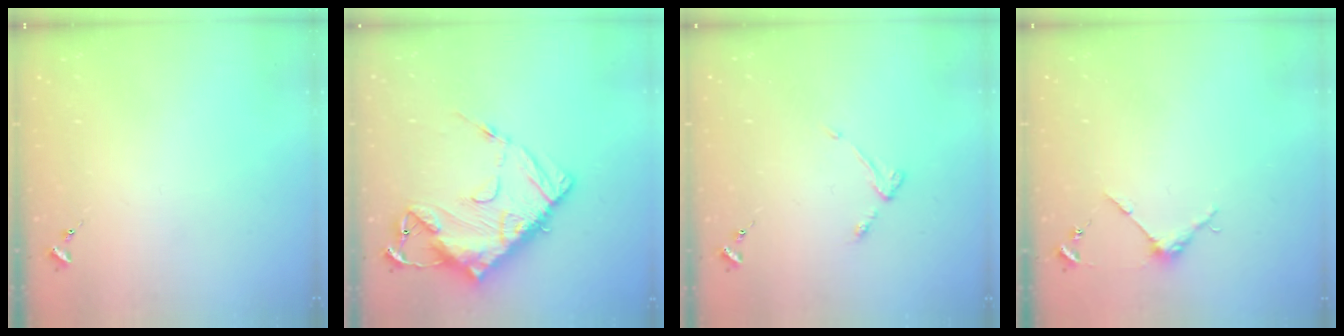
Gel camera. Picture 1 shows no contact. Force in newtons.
{"total": 16.9, "press": 16.8, "slide": 1.8}
{"total": 4.7, "press": 4.7, "slide": 0.7}
{"total": 3.8, "press": 3.7, "slide": 0.4}